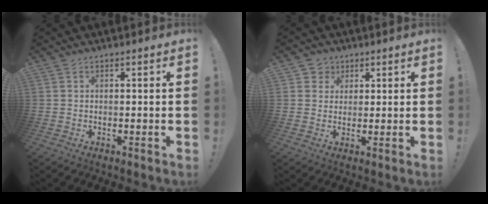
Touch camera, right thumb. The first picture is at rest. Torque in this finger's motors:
{"motor_torque": [0.08, 0.02, 0.20, 0.02, -0.04]}